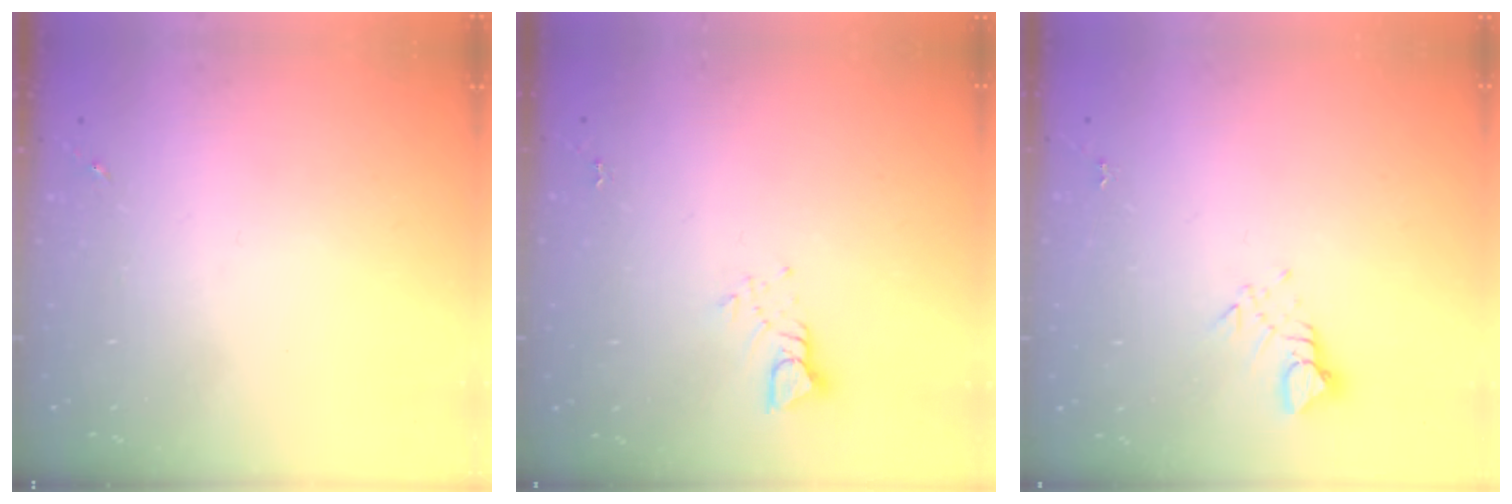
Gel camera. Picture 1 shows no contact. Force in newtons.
{"total": 3.8, "press": 3.8, "slide": 0.2}
{"total": 3.2, "press": 3.2, "slide": 0.2}